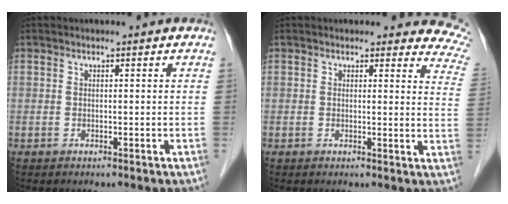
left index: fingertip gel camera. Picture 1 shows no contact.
{"total": 8.8, "force": [8.1, 3.1, 1.7], "torque": [0.026, -0.036, 0.042]}